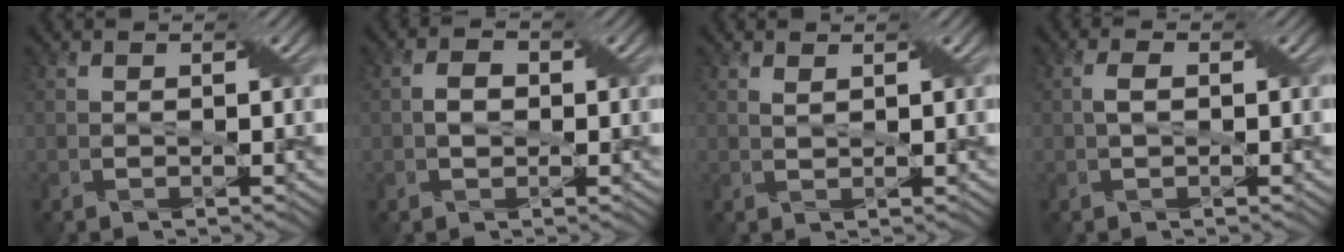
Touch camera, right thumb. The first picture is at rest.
{"total": 2.0, "force": [-0.2, 1.4, 1.3], "torque": [-0.029, 0.003, -0.007]}
{"total": 0.8, "force": [0.6, 0.1, 0.5], "torque": [-0.019, 0.002, 0.014]}
{"total": 1.5, "force": [0.0, 0.7, 1.3], "torque": [-0.031, 0.006, 0.000]}